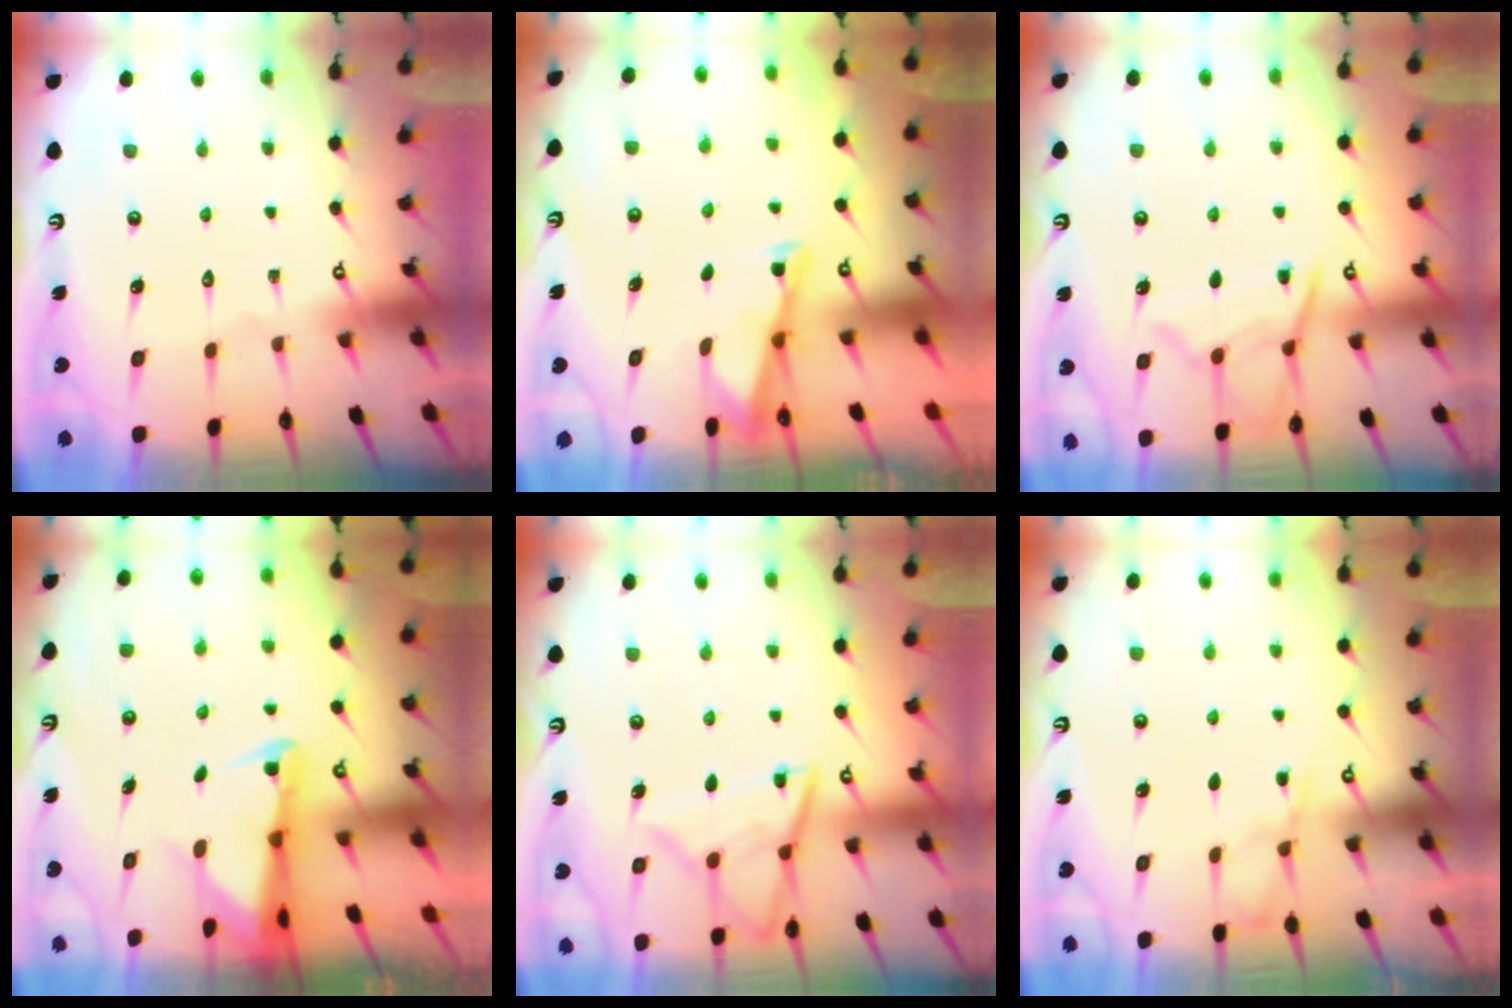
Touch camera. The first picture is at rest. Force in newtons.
{"total": 3.3, "press": 3.3, "slide": 0.3}
{"total": 10.2, "press": 10.2, "slide": 0.5}
{"total": 2.8, "press": 2.8, "slide": 0.4}
{"total": 12.3, "press": 12.2, "slide": 1.2}
{"total": 3.5, "press": 3.5, "slide": 0.6}